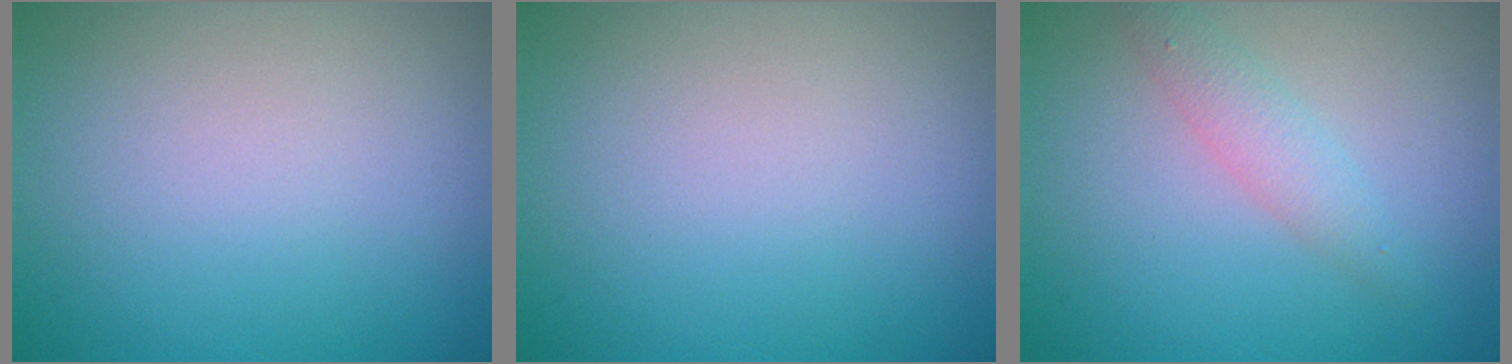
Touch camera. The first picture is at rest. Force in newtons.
{"total": 0.0}
{"total": 2.0, "press": 2.0, "slide": 0.0}